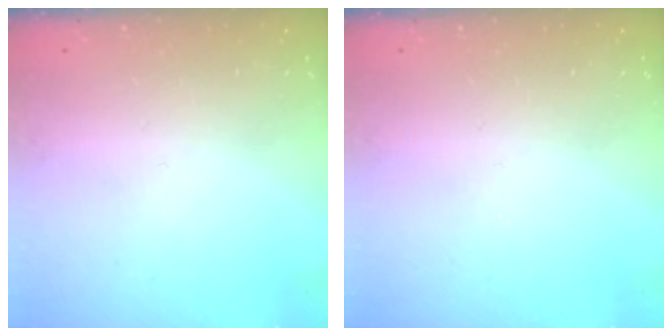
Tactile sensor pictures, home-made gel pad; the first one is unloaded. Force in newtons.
{"total": 0.0}